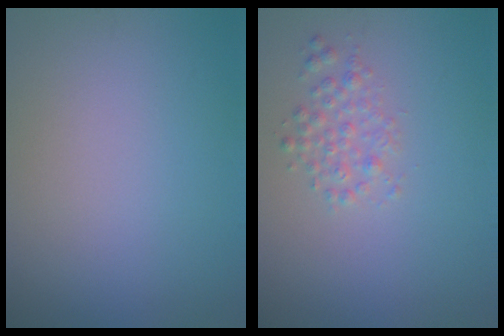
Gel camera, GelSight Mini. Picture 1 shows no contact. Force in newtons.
{"total": 1.8, "press": 1.8, "slide": 0.1}